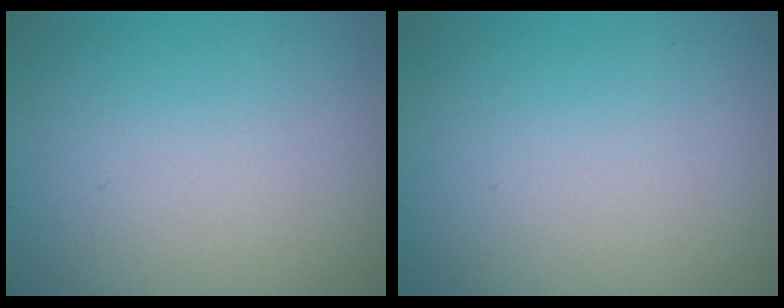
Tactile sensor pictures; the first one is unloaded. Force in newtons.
{"total": 0.0}